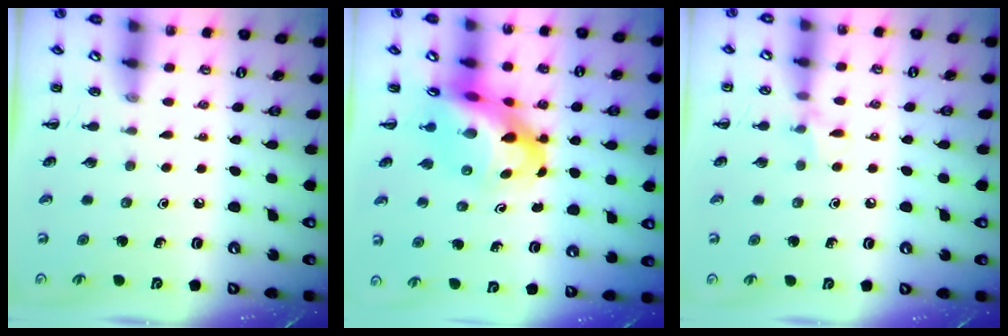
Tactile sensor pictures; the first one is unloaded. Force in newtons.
{"total": 9.7, "press": 9.3, "slide": 2.8}
{"total": 5.7, "press": 5.5, "slide": 1.5}